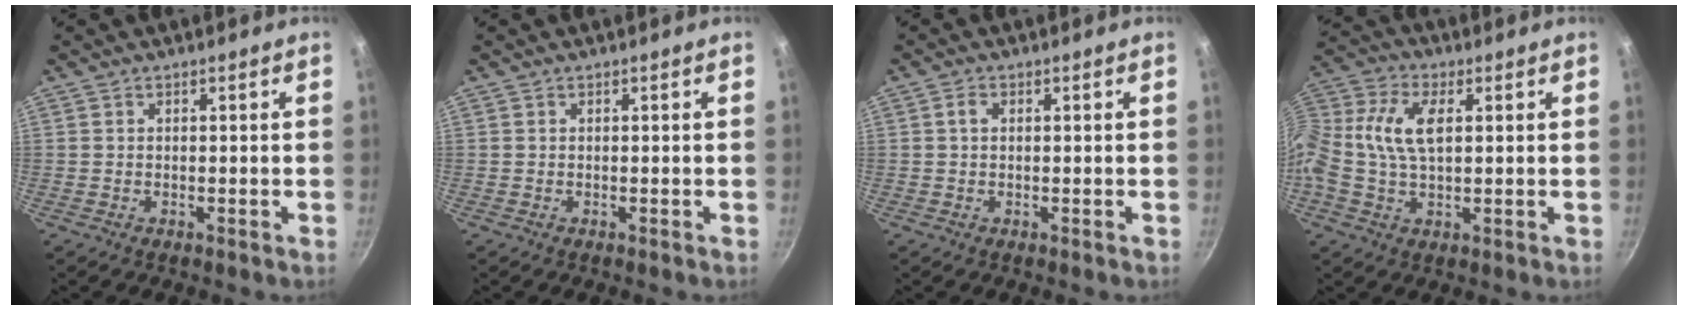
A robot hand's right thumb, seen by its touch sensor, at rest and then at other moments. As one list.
[{"total": 0.0}, {"total": 1.5, "force": [0.2, 1.1, 1.1], "torque": [-0.018, 0.006, 0.001]}, {"total": 11.3, "force": [1.3, 6.5, 9.1], "torque": [-0.188, 0.024, 0.006]}]